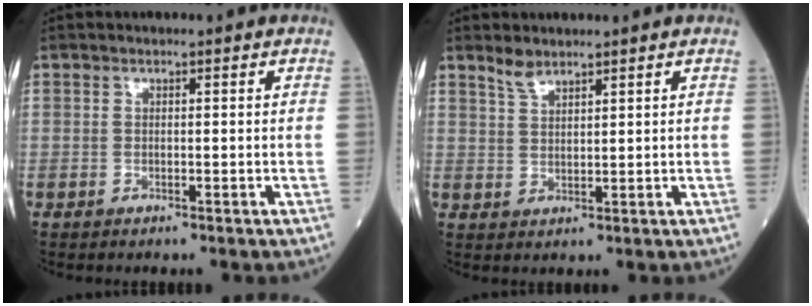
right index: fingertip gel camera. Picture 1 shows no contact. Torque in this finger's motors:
{"motor_torque": [0.30, 0.28, 0.10, 0.00]}